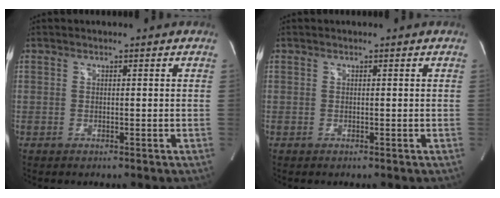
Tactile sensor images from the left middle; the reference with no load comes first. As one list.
[{"total": 0.0}]